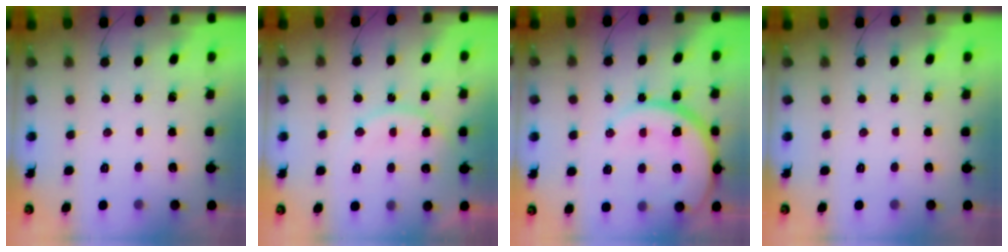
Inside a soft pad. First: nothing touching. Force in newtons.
{"total": 13.6, "press": 13.5, "slide": 1.0}
{"total": 17.0, "press": 16.9, "slide": 1.8}
{"total": 0.0}